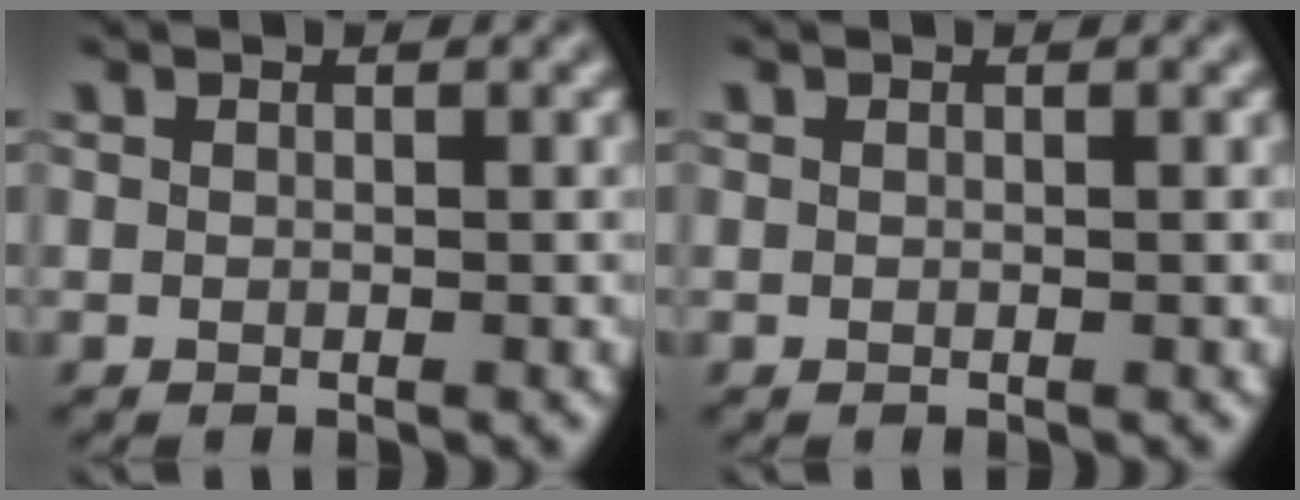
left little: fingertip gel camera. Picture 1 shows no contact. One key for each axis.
{"total": 0.0}